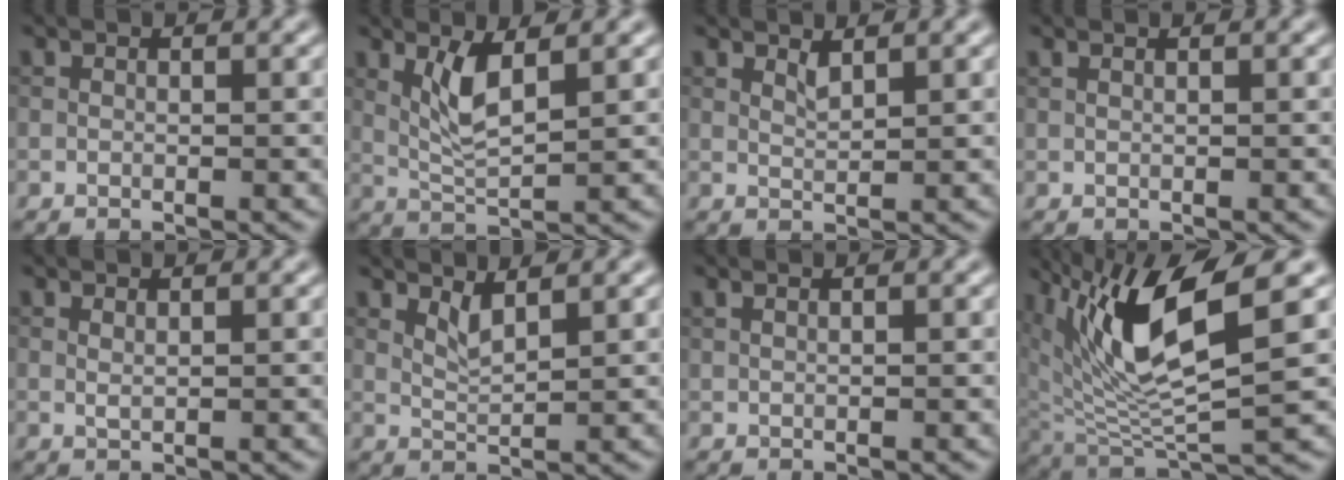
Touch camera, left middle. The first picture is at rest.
{"total": 3.4, "force": [1.4, 0.8, 3.0], "torque": [-0.067, -0.007, 0.031]}
{"total": 1.1, "force": [0.9, 0.1, 0.6], "torque": [-0.015, -0.001, 0.016]}
{"total": 1.0, "force": [0.7, 0.4, 0.6], "torque": [-0.006, -0.006, 0.004]}
{"total": 0.7, "force": [0.5, 0.1, 0.5], "torque": [-0.011, 0.000, 0.010]}
{"total": 1.8, "force": [1.3, 0.3, 1.3], "torque": [-0.030, -0.006, 0.027]}
{"total": 1.3, "force": [1.0, 0.5, 0.8], "torque": [-0.006, -0.006, 0.006]}
{"total": 10.0, "force": [4.3, 2.9, 8.5], "torque": [-0.170, -0.004, 0.083]}